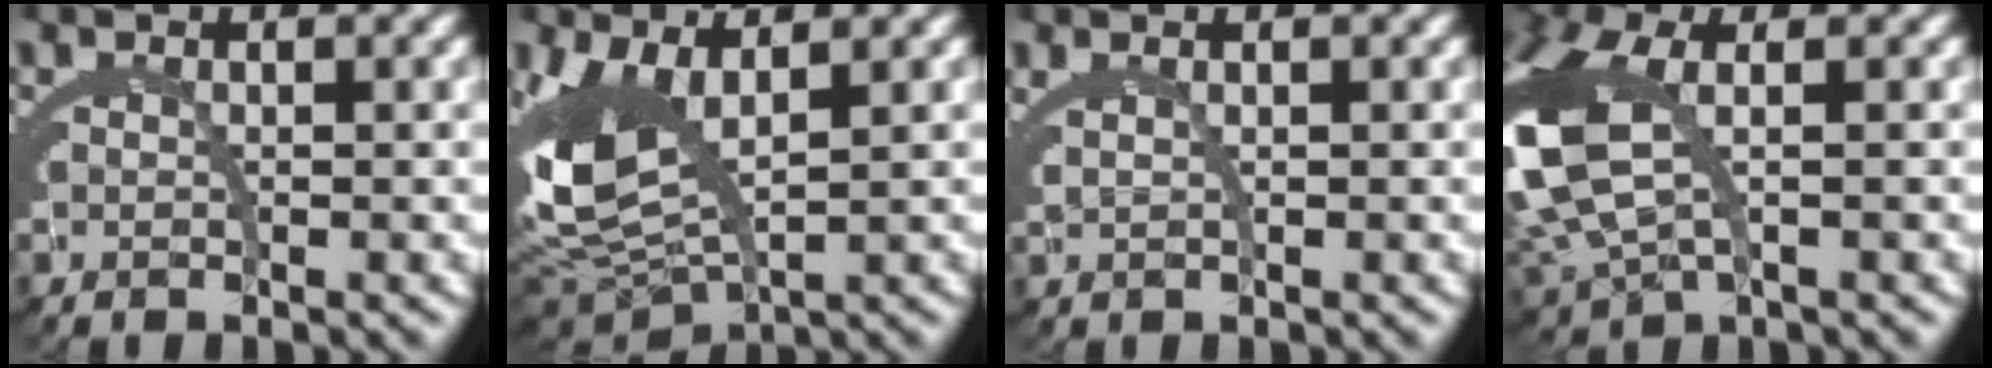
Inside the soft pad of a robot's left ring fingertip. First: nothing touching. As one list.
[{"total": 6.5, "force": [1.6, 3.5, 5.3], "torque": [-0.127, -0.001, 0.033]}, {"total": 1.1, "force": [1.0, 0.1, 0.4], "torque": [-0.014, 0.012, 0.019]}, {"total": 6.7, "force": [1.4, 3.7, 5.4], "torque": [-0.162, -0.008, 0.037]}]